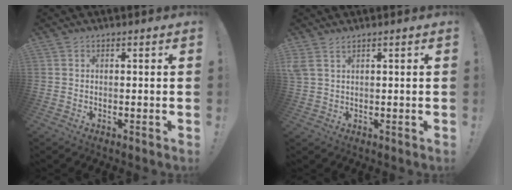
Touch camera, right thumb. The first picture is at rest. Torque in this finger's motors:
{"motor_torque": [1.84, 1.92, 0.83, 0.01, 0.56]}